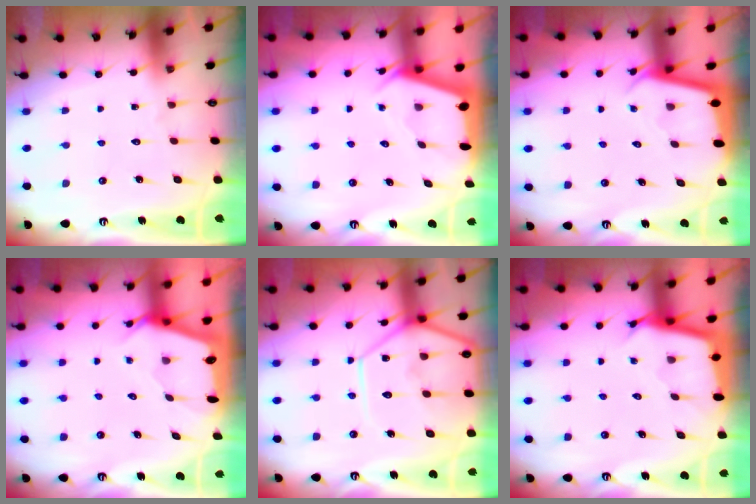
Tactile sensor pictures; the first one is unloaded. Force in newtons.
{"total": 2.4, "press": 2.4, "slide": 0.3}
{"total": 2.5, "press": 2.5, "slide": 0.1}
{"total": 2.5, "press": 2.5, "slide": 0.3}
{"total": 13.9, "press": 13.9, "slide": 1.3}
{"total": 2.5, "press": 2.5, "slide": 0.1}